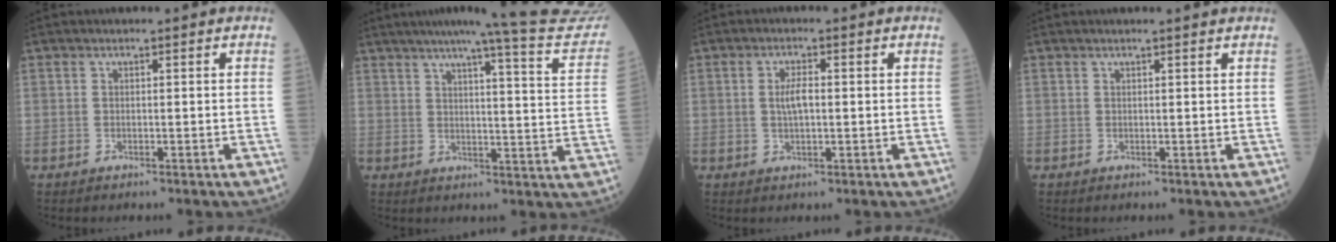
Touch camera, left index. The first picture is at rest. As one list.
[{"total": 18.8, "force": [17.6, -1.5, 6.3], "torque": [-0.089, -0.086, 0.201]}, {"total": 3.0, "force": [0.2, 0.9, 2.8], "torque": [-0.059, 0.002, 0.004]}, {"total": 1.9, "force": [1.7, -0.2, 0.8], "torque": [-0.012, 0.007, 0.022]}]